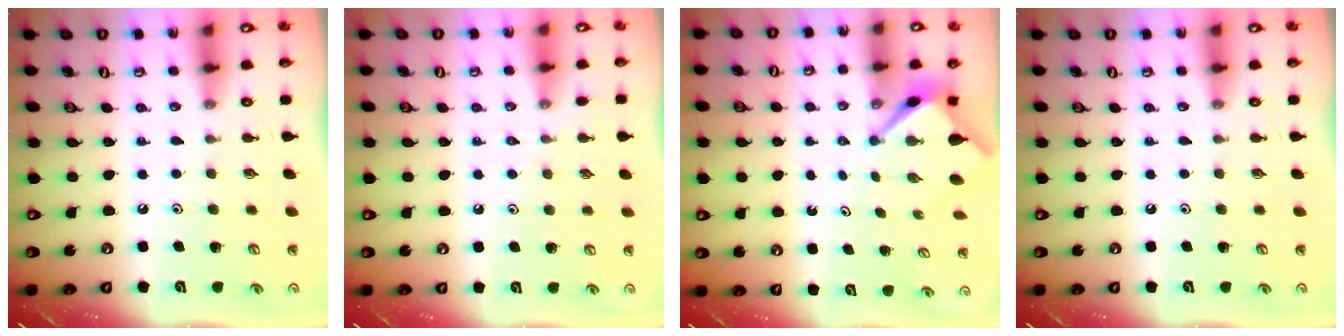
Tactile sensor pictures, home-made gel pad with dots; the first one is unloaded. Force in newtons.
{"total": 4.0, "press": 3.9, "slide": 0.6}
{"total": 3.3, "press": 3.3, "slide": 0.2}
{"total": 0.0}